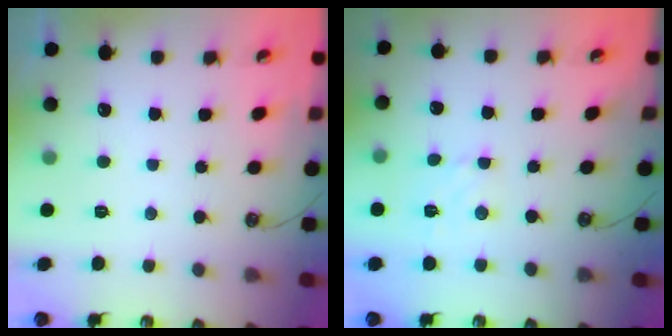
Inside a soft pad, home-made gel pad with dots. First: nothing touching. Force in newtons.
{"total": 3.0, "press": 3.0, "slide": 0.5}